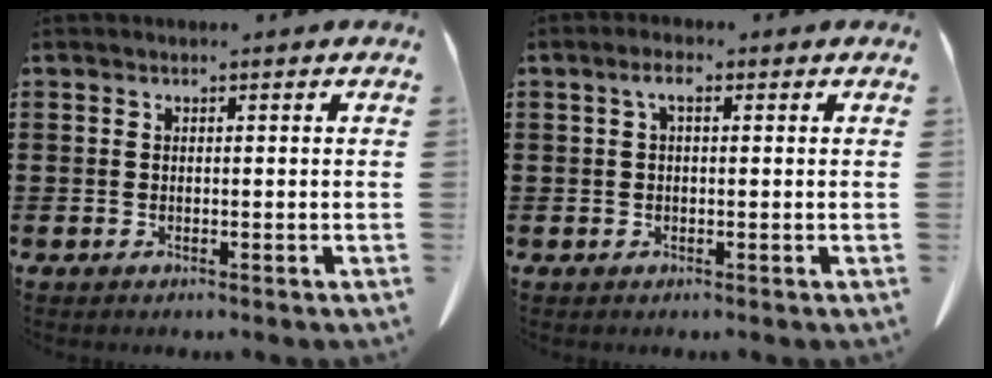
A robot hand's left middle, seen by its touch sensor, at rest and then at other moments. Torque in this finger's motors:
{"motor_torque": [0.57, 0.55, 0.19, 0.06]}